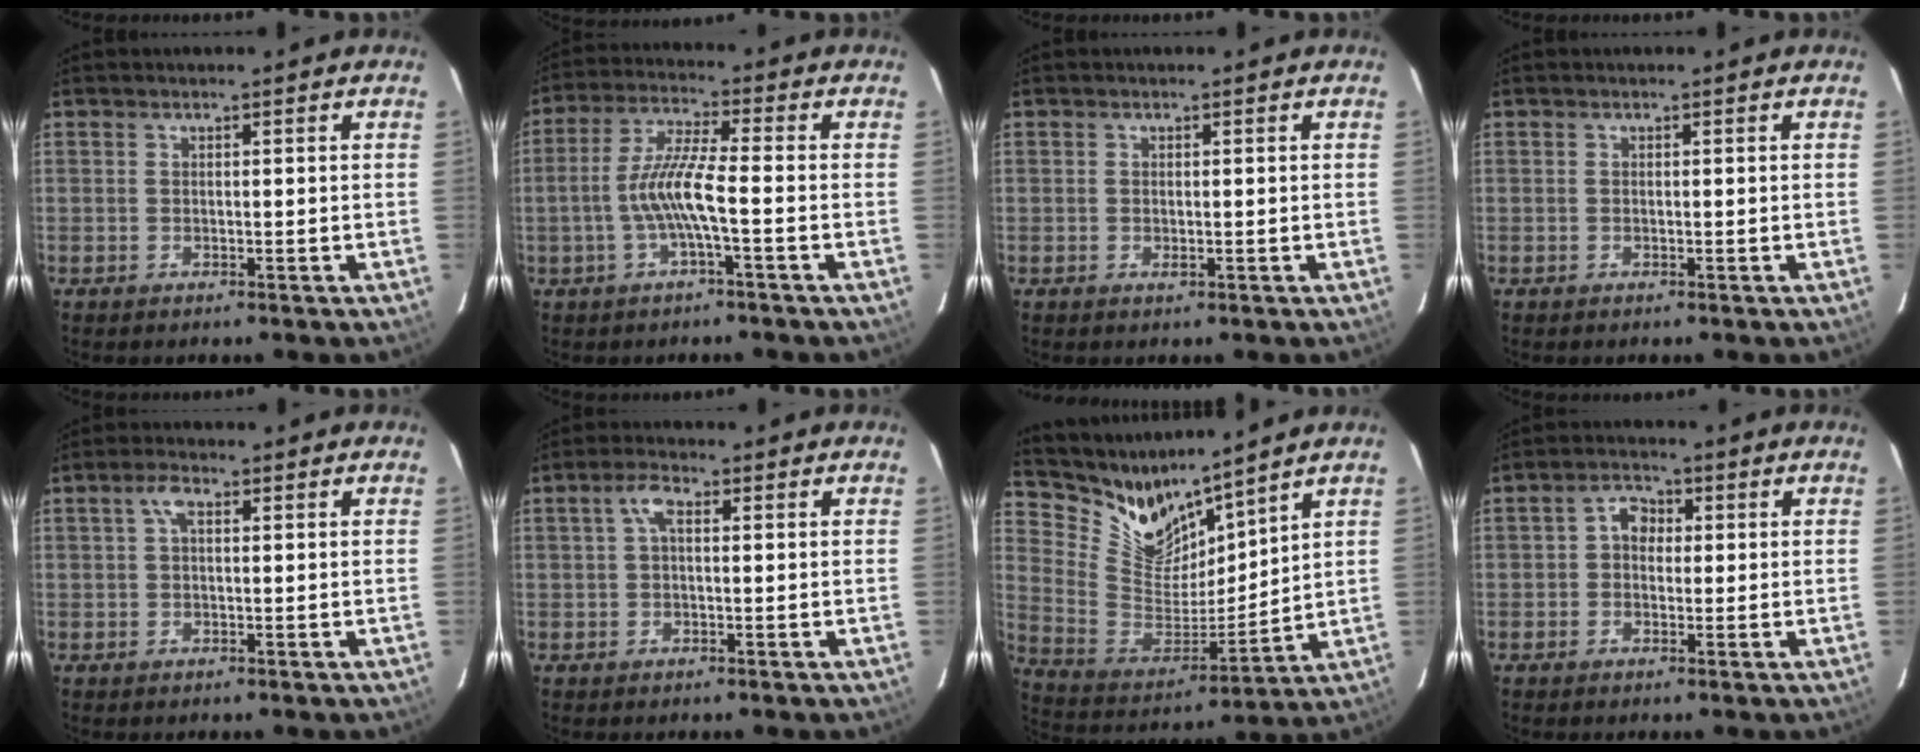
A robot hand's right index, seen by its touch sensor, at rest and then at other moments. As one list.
[{"total": 8.5, "force": [-2.3, 0.6, 8.1], "torque": [-0.174, 0.005, -0.042]}, {"total": 0.8, "force": [0.0, 0.5, 0.6], "torque": [-0.012, 0.000, -0.001]}, {"total": 0.0}, {"total": 2.2, "force": [0.9, 0.8, 1.9], "torque": [-0.039, 0.008, 0.015]}, {"total": 2.8, "force": [0.8, 1.0, 2.4], "torque": [-0.050, 0.010, 0.014]}, {"total": 12.5, "force": [11.4, 3.5, 3.6], "torque": [-0.094, -0.027, 0.229]}, {"total": 3.1, "force": [0.2, 2.6, 1.6], "torque": [-0.030, 0.014, 0.001]}]